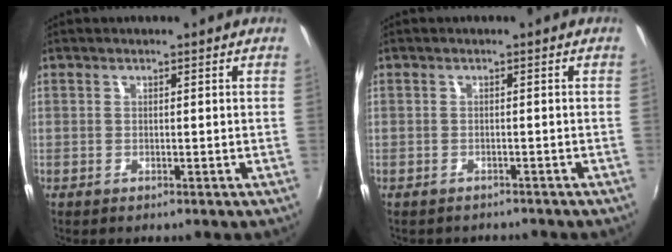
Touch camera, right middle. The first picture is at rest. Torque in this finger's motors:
{"motor_torque": [0.05, -0.07, 0.00, 0.01]}